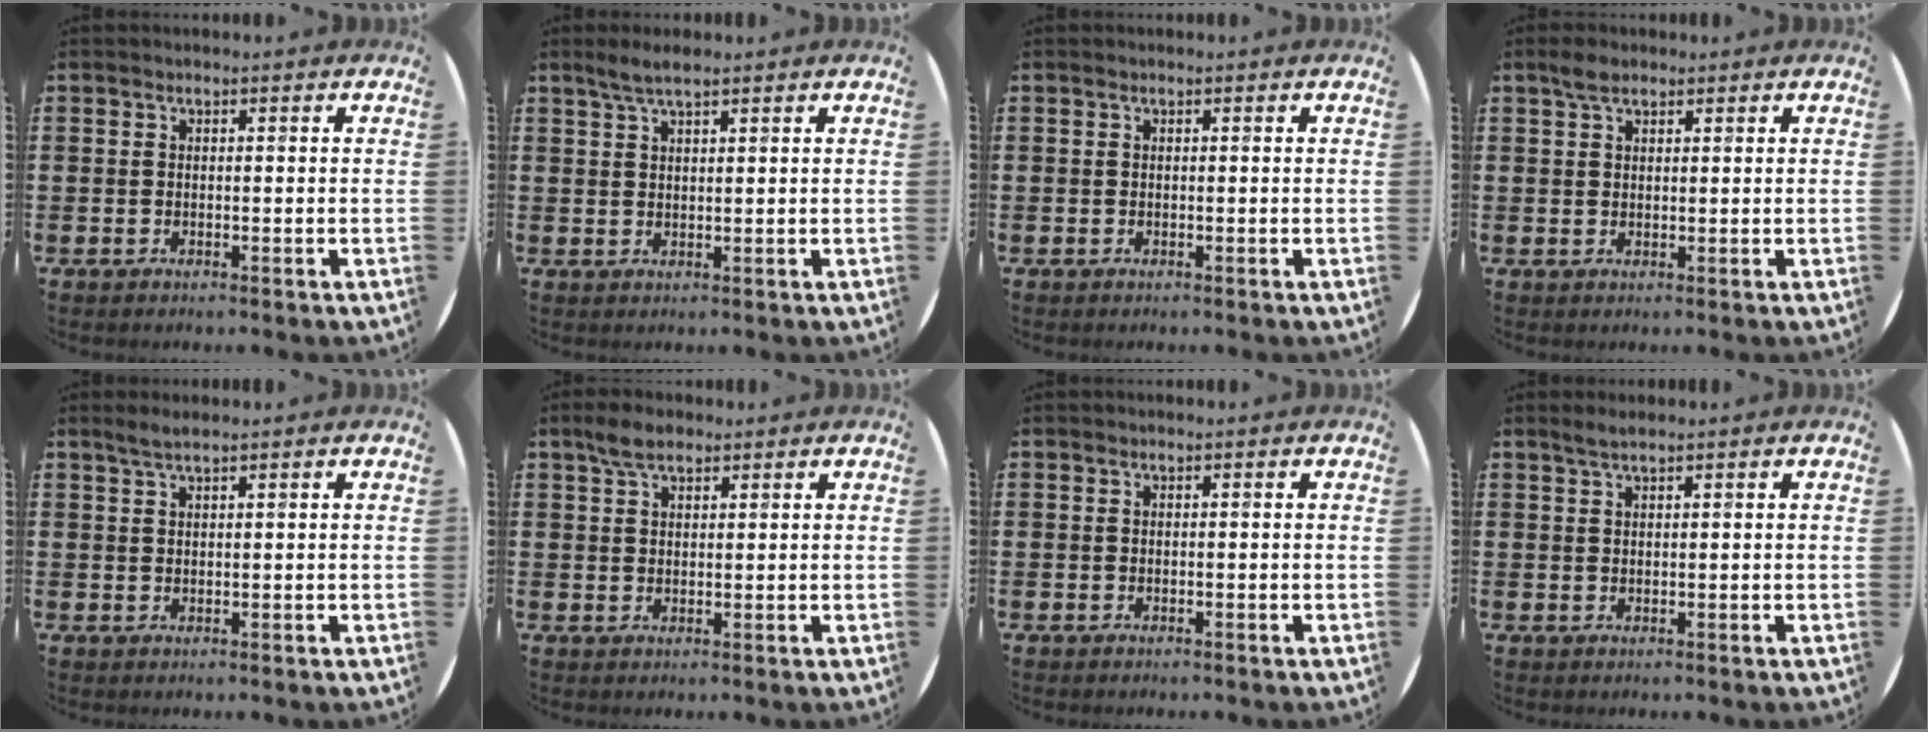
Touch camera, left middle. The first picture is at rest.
{"total": 2.6, "force": [2.0, 0.3, 1.6], "torque": [-0.033, 0.005, 0.036]}
{"total": 0.0}
{"total": 2.4, "force": [1.8, 1.1, 1.1], "torque": [-0.017, 0.003, 0.032]}
{"total": 1.6, "force": [1.3, 0.0, 0.9], "torque": [-0.019, 0.003, 0.024]}
{"total": 3.7, "force": [2.8, 1.6, 1.8], "torque": [-0.033, 0.004, 0.049]}
{"total": 0.0}
{"total": 1.5, "force": [1.2, 0.0, 0.8], "torque": [-0.017, 0.002, 0.021]}